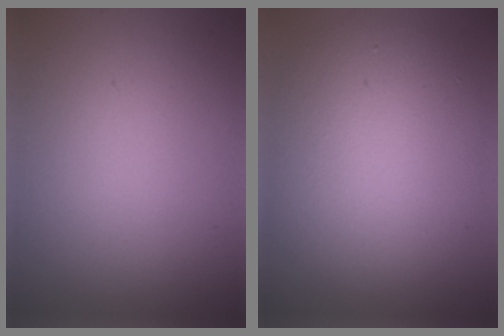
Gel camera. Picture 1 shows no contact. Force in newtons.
{"total": 8.2, "press": 8.2, "slide": 0.8}